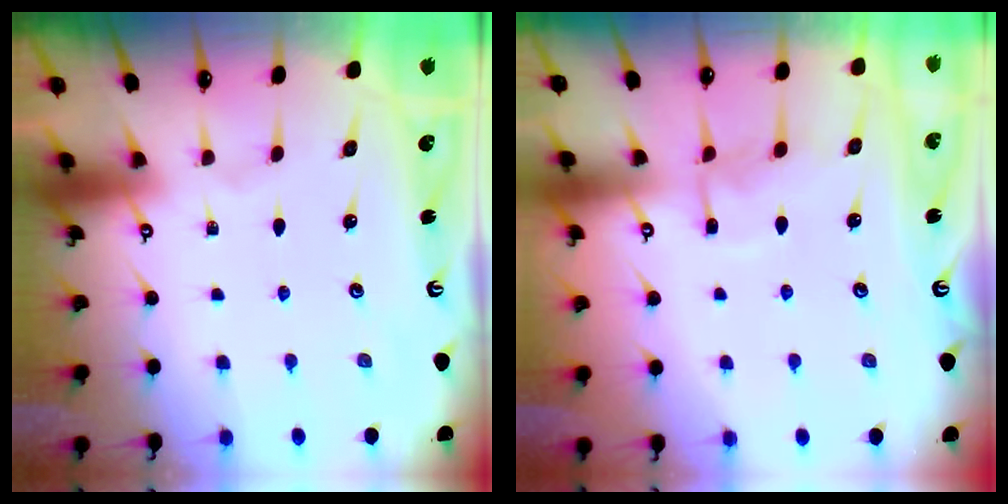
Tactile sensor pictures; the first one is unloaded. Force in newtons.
{"total": 6.7, "press": 6.7, "slide": 0.5}